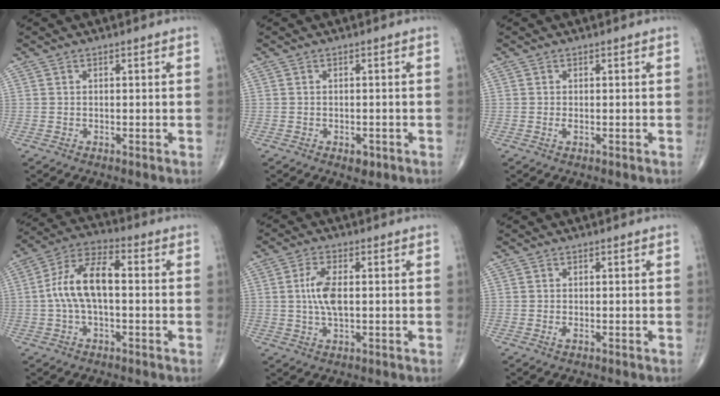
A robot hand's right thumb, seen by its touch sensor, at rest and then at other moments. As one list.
[{"total": 1.9, "force": [-0.9, 1.2, 1.2], "torque": [-0.009, 0.001, -0.009]}, {"total": 0.7, "force": [-0.1, 0.2, 0.6], "torque": [-0.012, -0.002, -0.001]}, {"total": 11.4, "force": [0.0, 5.4, 10.0], "torque": [-0.199, 0.038, -0.006]}, {"total": 6.0, "force": [0.4, 2.5, 5.5], "torque": [-0.120, 0.002, 0.005]}, {"total": 0.6, "force": [-0.2, 0.2, 0.6], "torque": [-0.009, -0.001, -0.002]}]